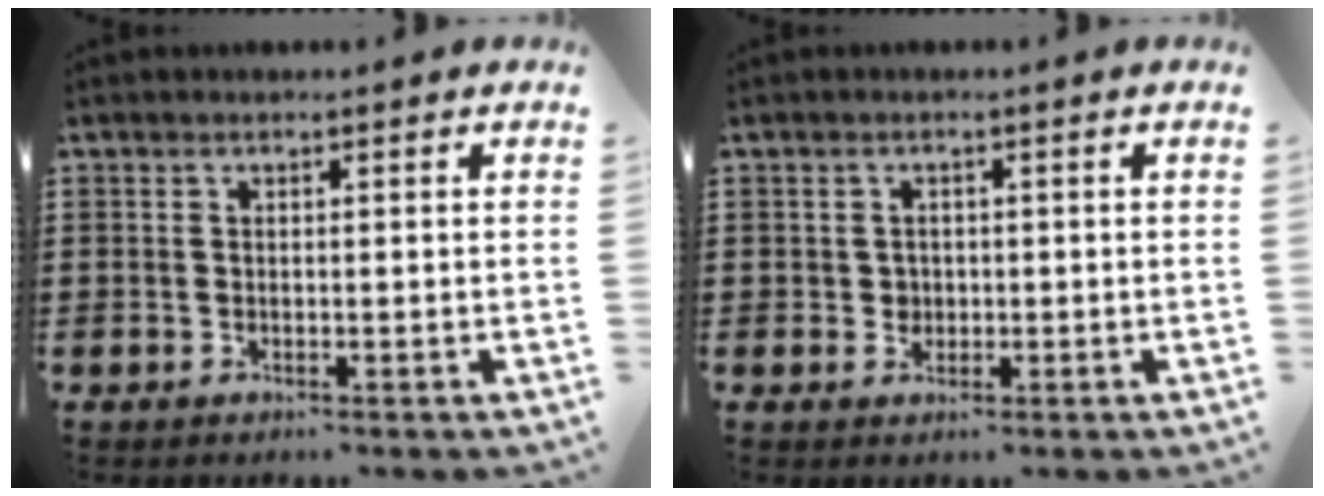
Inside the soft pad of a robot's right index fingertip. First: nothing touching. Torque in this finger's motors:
{"motor_torque": [0.10, 0.11, 0.08, 0.00]}